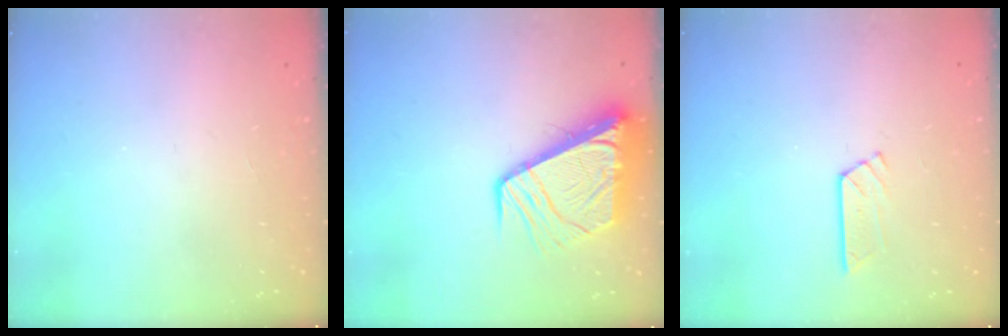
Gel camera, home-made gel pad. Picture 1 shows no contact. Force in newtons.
{"total": 10.6, "press": 10.5, "slide": 1.4}
{"total": 3.9, "press": 3.9, "slide": 0.4}